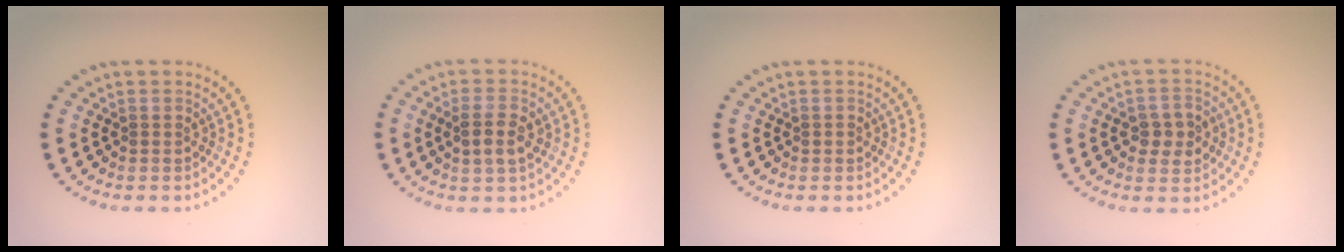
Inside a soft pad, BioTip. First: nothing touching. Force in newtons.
{"total": 2.8, "press": 2.8, "slide": 0.4}
{"total": 0.6, "press": 0.6, "slide": 0.1}
{"total": 2.8, "press": 2.8, "slide": 0.3}